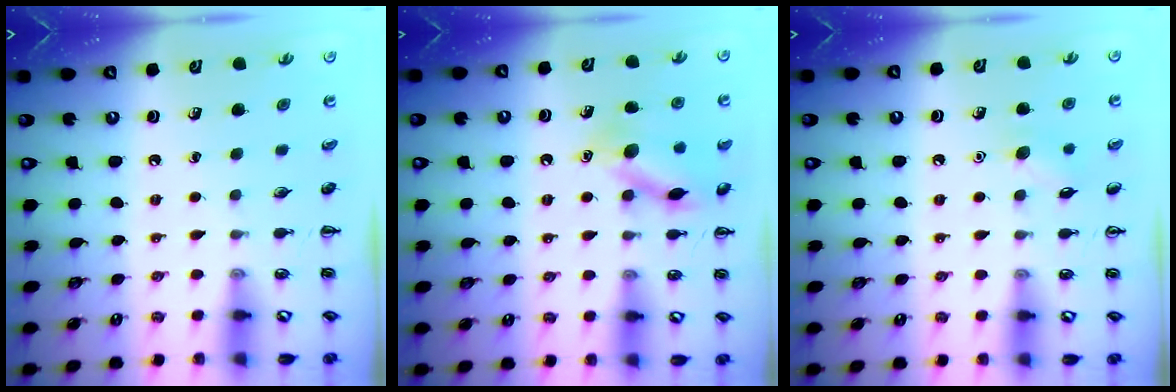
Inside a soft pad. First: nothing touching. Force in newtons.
{"total": 13.0, "press": 13.0, "slide": 0.8}
{"total": 6.7, "press": 6.5, "slide": 1.7}